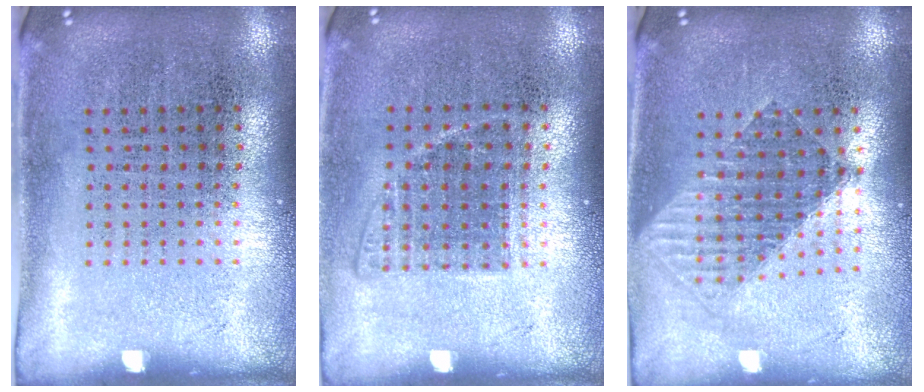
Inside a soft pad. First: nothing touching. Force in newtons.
{"total": 1.0, "press": 0.9, "slide": 0.4}
{"total": 1.5, "press": 1.3, "slide": 0.7}